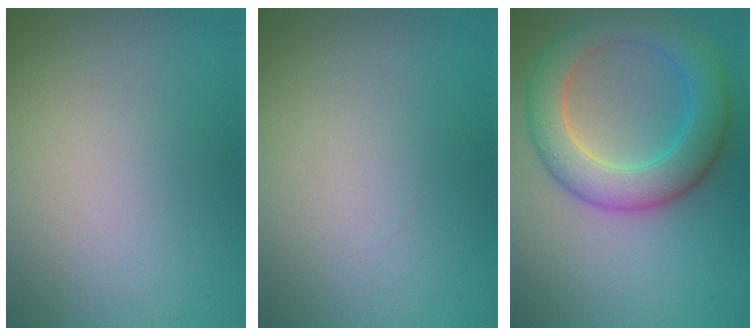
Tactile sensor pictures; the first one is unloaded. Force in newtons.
{"total": 0.0}
{"total": 6.8, "press": 6.8, "slide": 0.1}